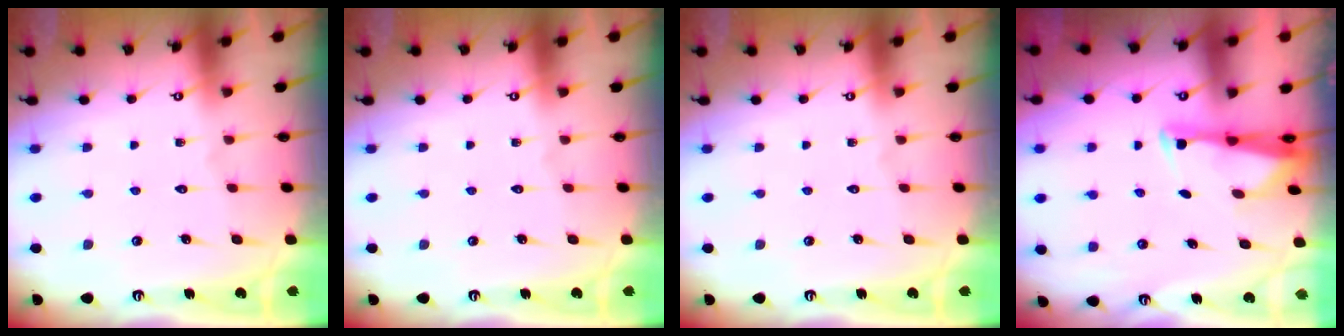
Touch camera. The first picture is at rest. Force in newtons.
{"total": 0.0}
{"total": 0.0}
{"total": 2.8, "press": 2.7, "slide": 0.7}